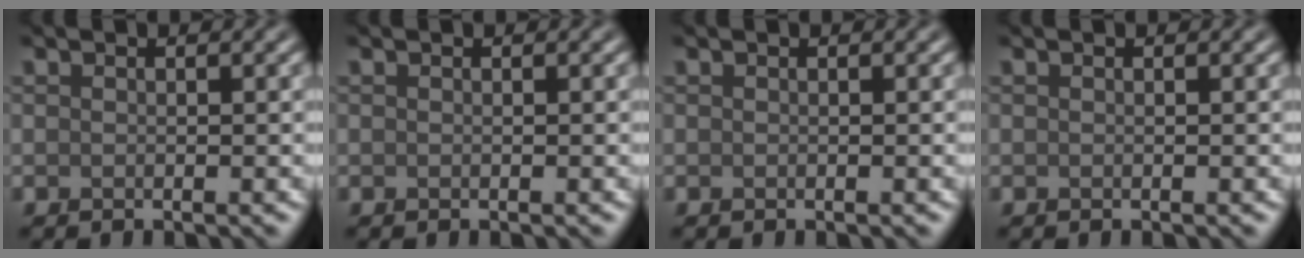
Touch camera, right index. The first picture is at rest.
{"total": 0.0}
{"total": 0.0}
{"total": 0.0}